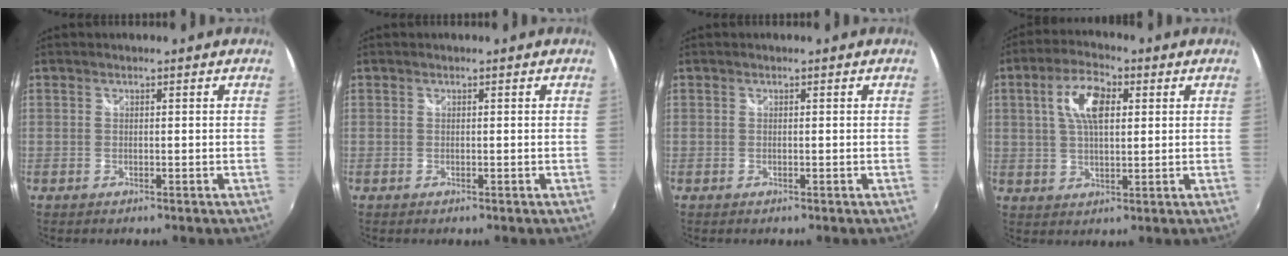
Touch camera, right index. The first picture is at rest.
{"total": 0.0}
{"total": 0.0}
{"total": 8.7, "force": [2.5, 4.0, 7.3], "torque": [-0.138, 0.017, 0.044]}